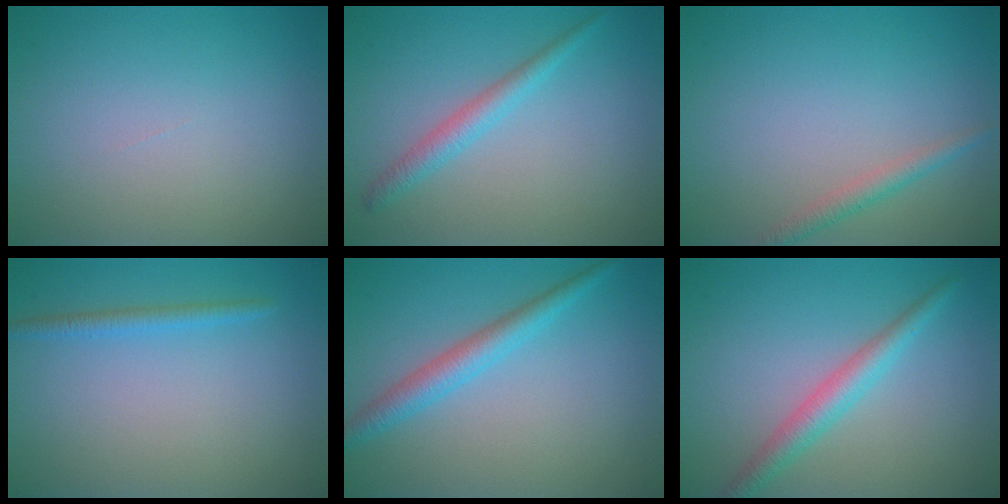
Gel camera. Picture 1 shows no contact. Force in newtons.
{"total": 2.2, "press": 2.2, "slide": 0.1}
{"total": 1.6, "press": 1.6, "slide": 0.1}
{"total": 1.5, "press": 1.5, "slide": 0.1}
{"total": 2.9, "press": 2.9, "slide": 0.1}
{"total": 2.9, "press": 2.9, "slide": 0.0}